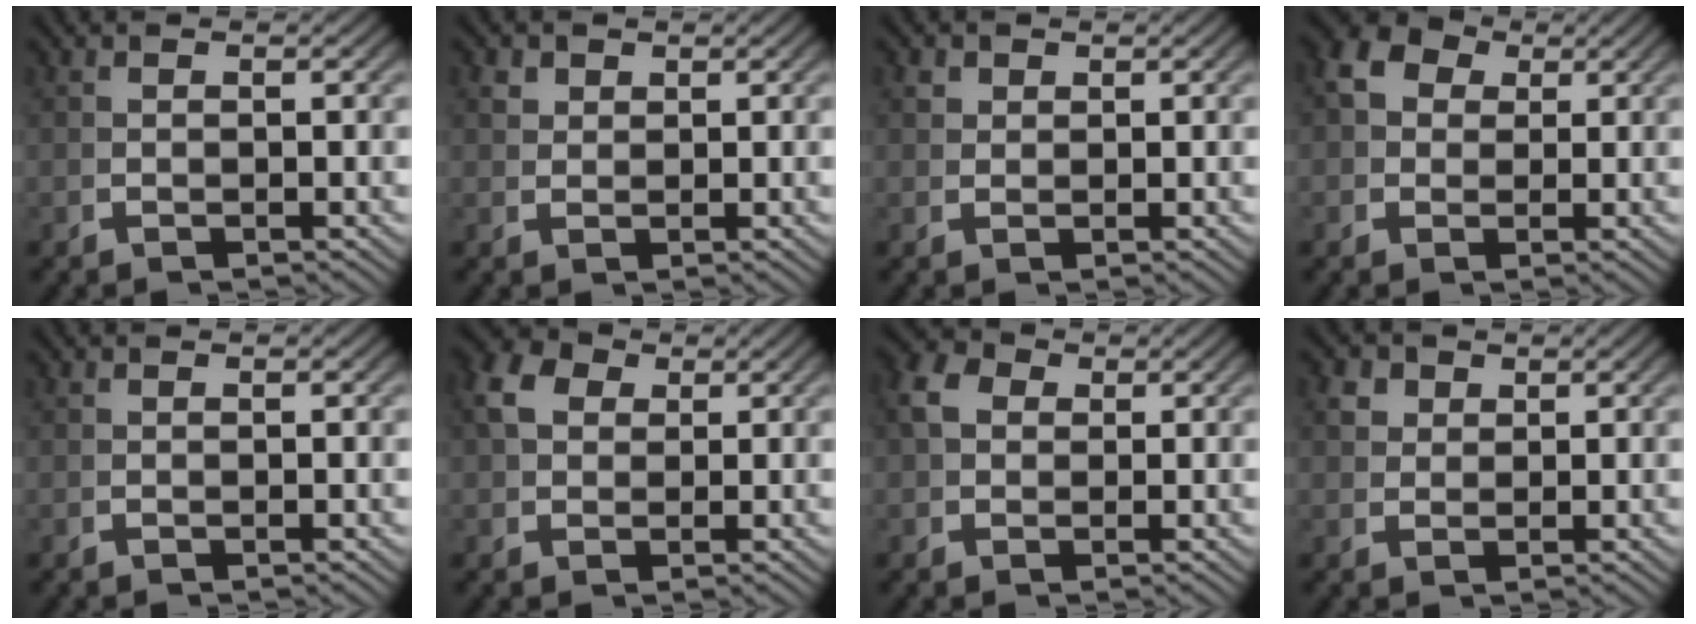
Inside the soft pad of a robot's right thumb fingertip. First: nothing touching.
{"total": 1.9, "force": [1.5, 1.0, 0.6], "torque": [-0.009, -0.002, 0.035]}
{"total": 1.6, "force": [1.2, 1.0, 0.5], "torque": [-0.011, -0.004, 0.029]}
{"total": 6.8, "force": [2.4, 5.4, 3.4], "torque": [-0.066, 0.004, 0.030]}
{"total": 0.0}
{"total": 5.2, "force": [2.2, 3.9, 2.7], "torque": [-0.062, -0.004, 0.039]}
{"total": 4.4, "force": [1.4, 3.5, 2.2], "torque": [-0.054, -0.004, 0.023]}
{"total": 3.2, "force": [1.8, 2.3, 1.3], "torque": [-0.032, -0.006, 0.039]}